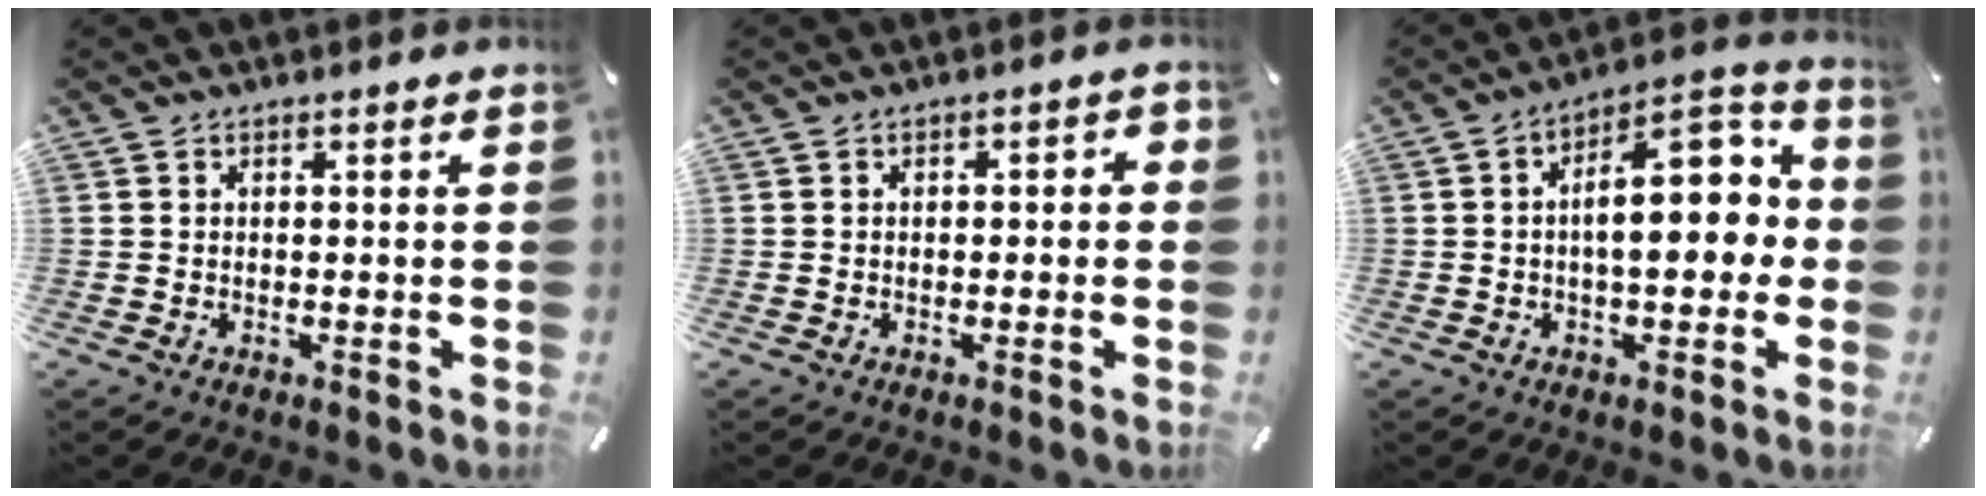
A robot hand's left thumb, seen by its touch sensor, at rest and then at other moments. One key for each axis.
{"total": 1.6, "fx": -0.9, "fy": 1.1, "fz": 0.9, "tx": -0.014, "ty": 0.008, "tz": -0.019}
{"total": 15.6, "fx": 1.6, "fy": 7.9, "fz": 13.4, "tx": -0.167, "ty": -0.014, "tz": 0.023}